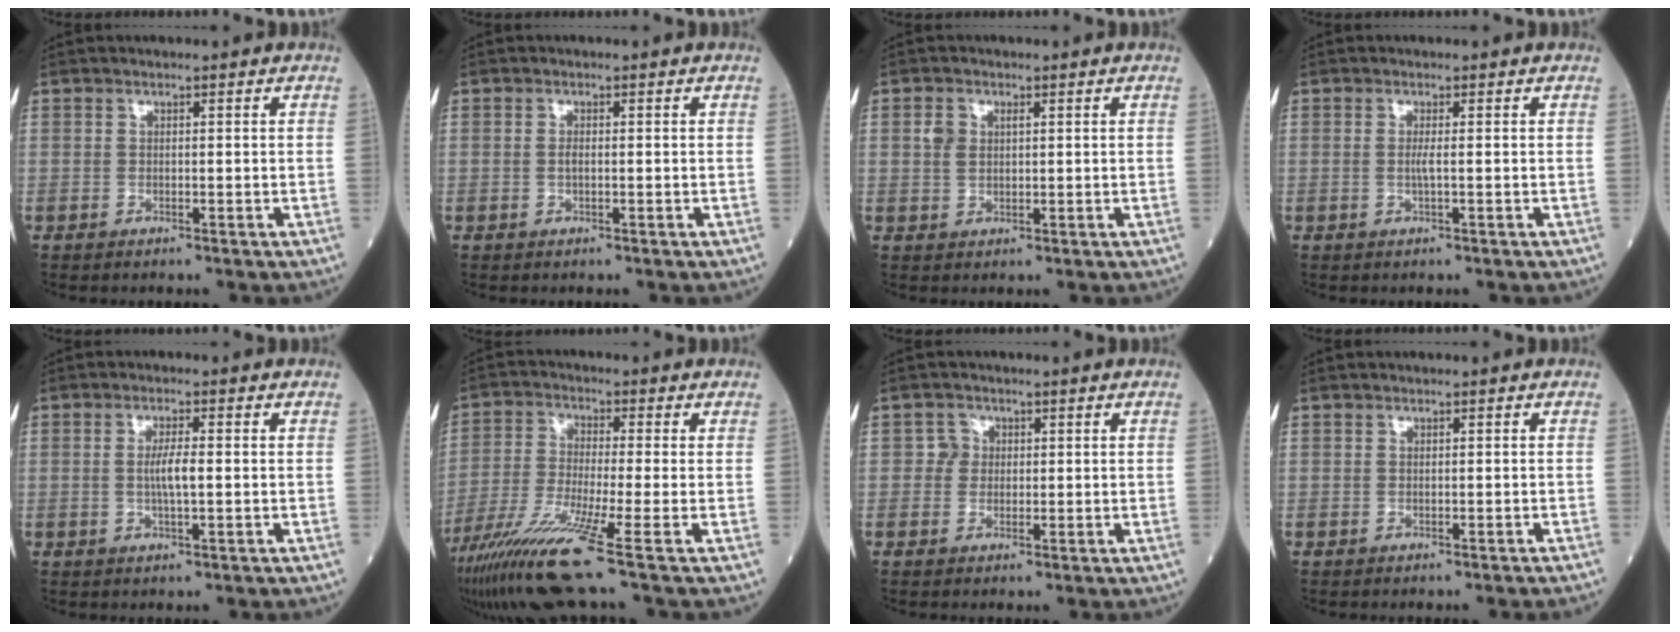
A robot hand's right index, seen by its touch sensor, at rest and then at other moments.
{"total": 0.8, "force": [-0.1, 0.2, 0.8], "torque": [-0.018, 0.000, -0.001]}
{"total": 2.7, "force": [0.8, 1.8, 1.8], "torque": [-0.040, 0.011, 0.018]}
{"total": 1.1, "force": [-0.1, -0.2, 1.1], "torque": [-0.027, -0.001, -0.004]}
{"total": 3.3, "force": [-0.1, 0.3, 3.3], "torque": [-0.064, -0.002, -0.002]}
{"total": 12.1, "force": [-7.8, -1.8, 9.1], "torque": [-0.179, -0.040, -0.145]}
{"total": 2.1, "force": [0.3, 2.0, 0.4], "torque": [0.000, 0.002, 0.001]}
{"total": 1.1, "force": [-0.9, -0.3, 0.4], "torque": [-0.005, 0.002, -0.011]}